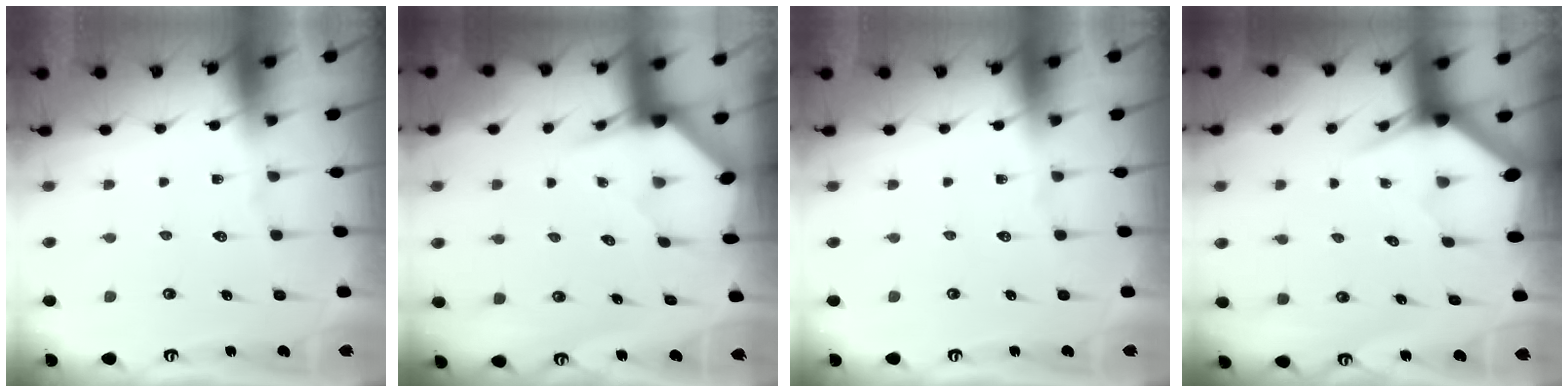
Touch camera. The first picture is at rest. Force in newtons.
{"total": 3.3, "press": 3.3, "slide": 0.3}
{"total": 0.0}
{"total": 3.1, "press": 3.1, "slide": 0.0}